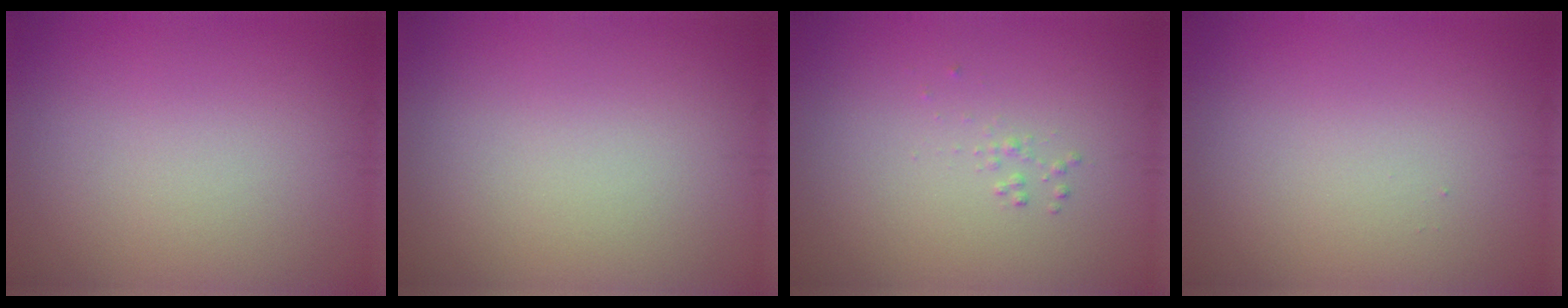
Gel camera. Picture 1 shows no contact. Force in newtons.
{"total": 0.0}
{"total": 0.5, "press": 0.5, "slide": 0.0}
{"total": 0.0}